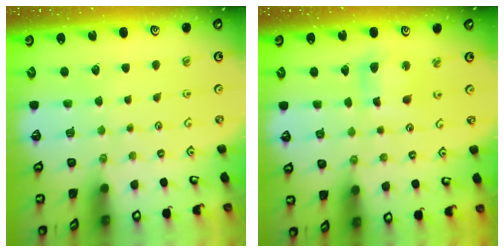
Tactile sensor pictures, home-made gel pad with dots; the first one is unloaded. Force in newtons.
{"total": 8.4, "press": 8.3, "slide": 1.3}